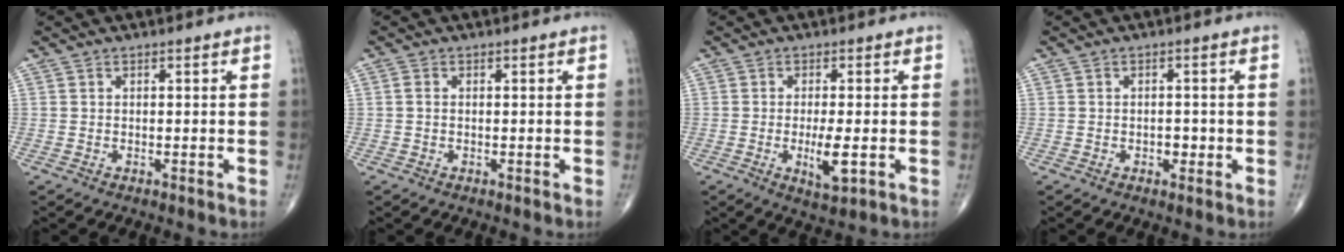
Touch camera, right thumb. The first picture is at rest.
{"total": 1.0, "force": [0.1, 0.7, 0.7], "torque": [-0.012, 0.004, 0.000]}
{"total": 5.5, "force": [-1.2, 1.6, 5.1], "torque": [-0.089, -0.012, -0.018]}
{"total": 3.0, "force": [-0.7, 1.5, 2.5], "torque": [-0.030, 0.002, -0.010]}